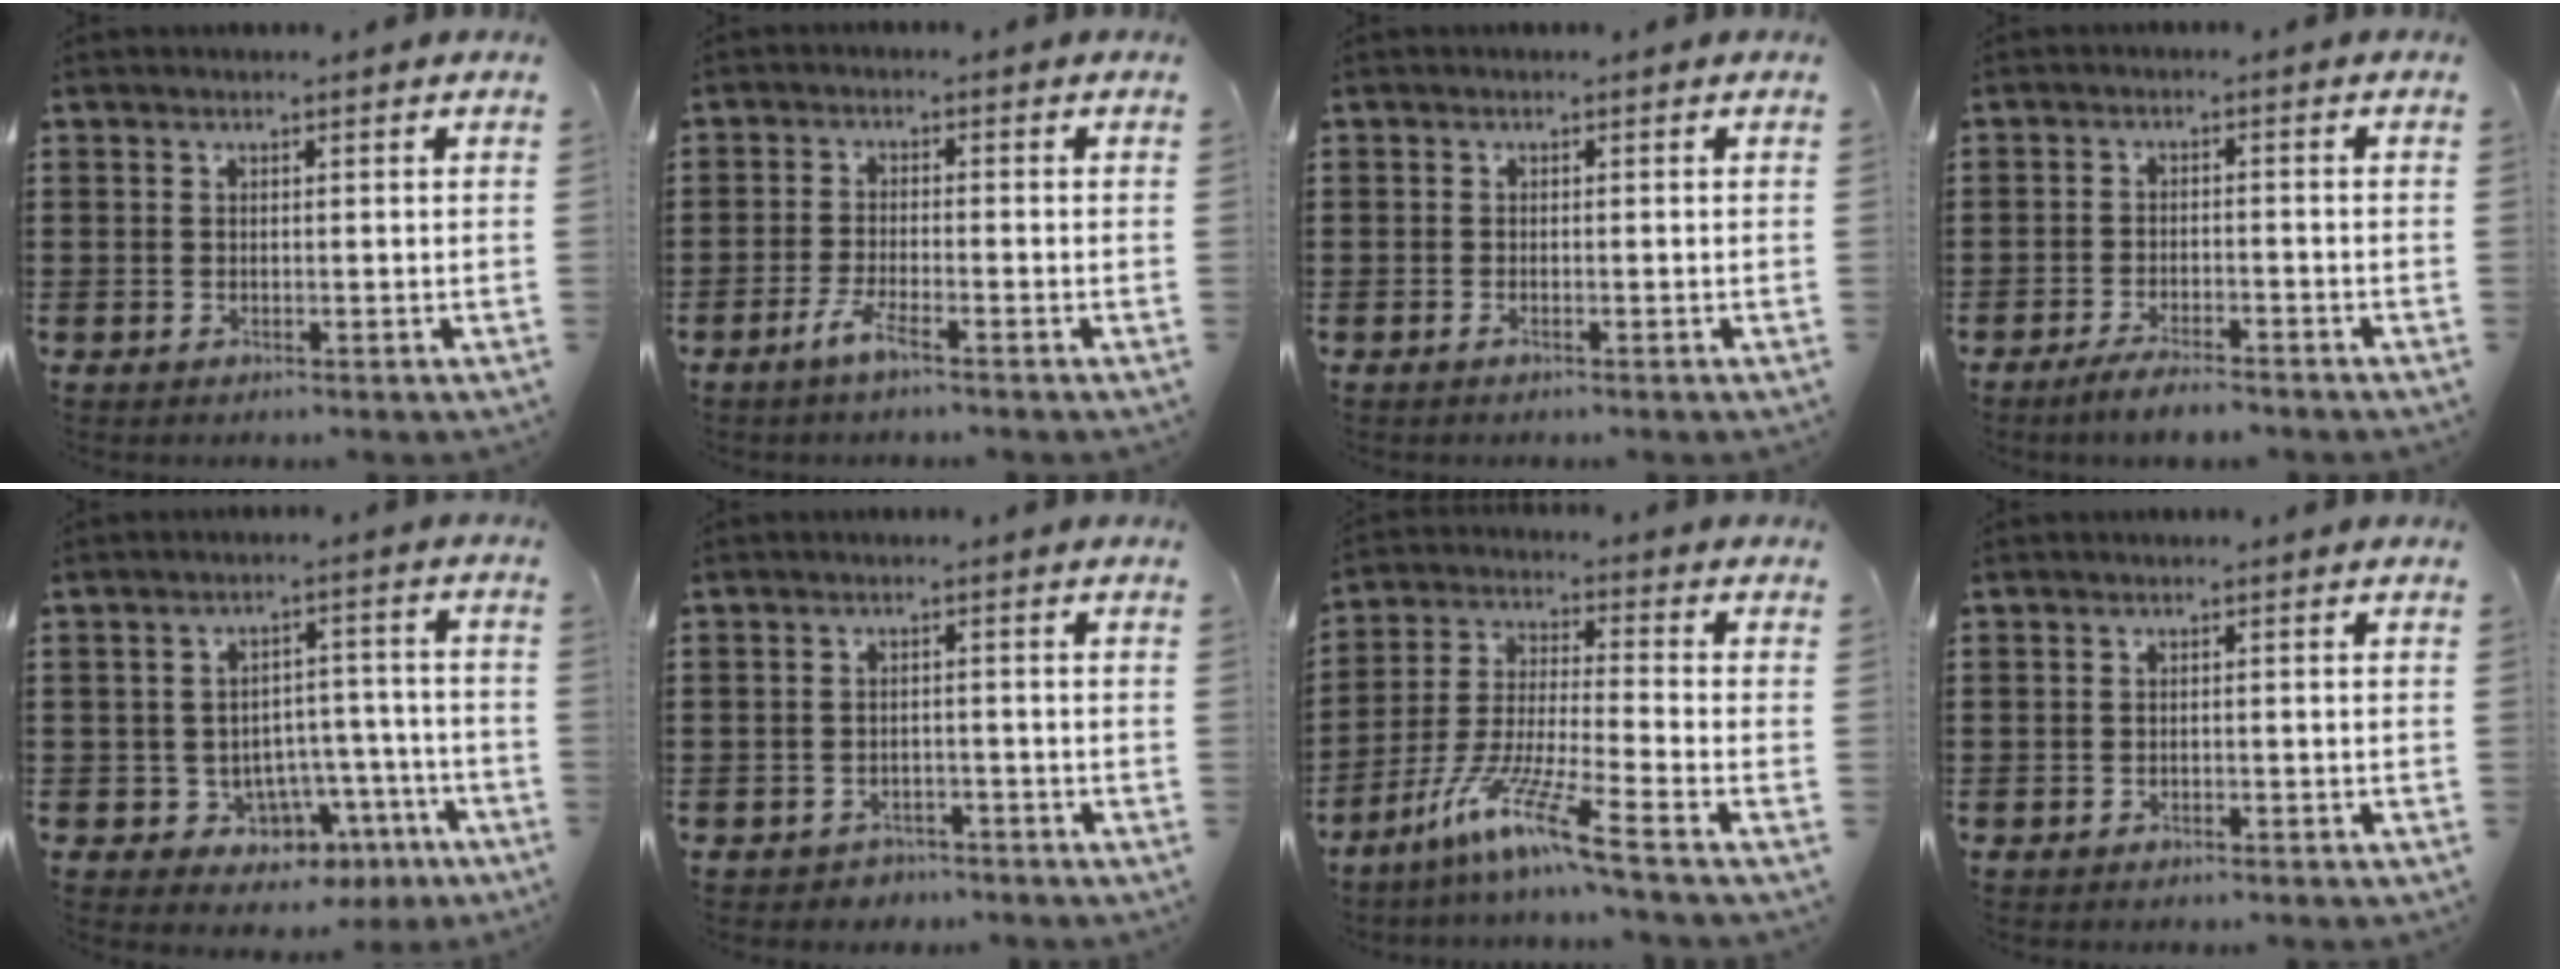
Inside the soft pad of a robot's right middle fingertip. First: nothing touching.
{"total": 3.7, "force": [-2.3, 0.3, 2.9], "torque": [-0.061, -0.004, -0.046]}
{"total": 0.5, "force": [-0.3, 0.0, 0.4], "torque": [-0.009, -0.003, -0.006]}
{"total": 3.6, "force": [-3.2, 0.2, 1.5], "torque": [-0.024, 0.002, -0.063]}
{"total": 5.5, "force": [-3.4, 4.0, 1.5], "torque": [-0.037, 0.020, -0.059]}
{"total": 1.9, "force": [-1.8, 0.6, -0.1], "torque": [-0.006, 0.002, -0.042]}
{"total": 10.4, "force": [-7.6, 0.2, 7.1], "torque": [-0.149, -0.007, -0.154]}
{"total": 0.8, "force": [-0.7, 0.2, 0.2], "torque": [-0.006, -0.001, -0.015]}